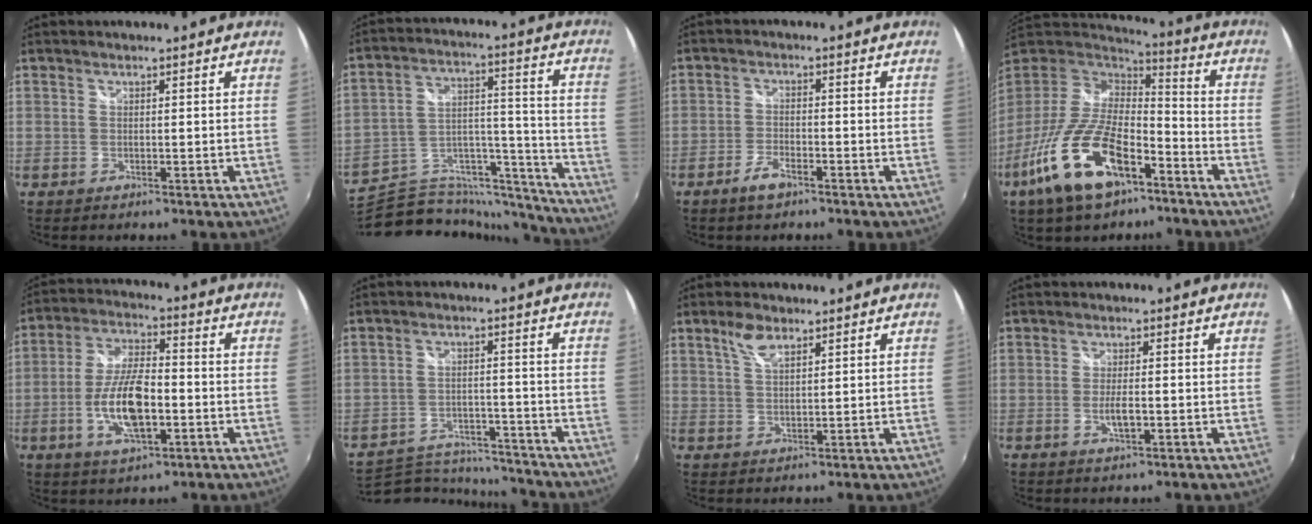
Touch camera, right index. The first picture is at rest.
{"total": 22.7, "force": [-19.5, 8.5, 8.0], "torque": [-0.132, 0.046, -0.286]}
{"total": 4.0, "force": [-2.9, 1.6, 2.3], "torque": [-0.060, -0.002, -0.055]}
{"total": 21.4, "force": [-12.0, 9.3, 15.0], "torque": [-0.310, -0.034, -0.214]}
{"total": 12.6, "force": [-3.4, 4.9, 11.2], "torque": [-0.228, -0.001, -0.061]}
{"total": 13.7, "force": [-12.5, 4.5, 3.1], "torque": [-0.082, 0.016, -0.175]}
{"total": 4.4, "force": [2.8, 1.8, 2.8], "torque": [-0.052, 0.005, 0.053]}
{"total": 3.3, "force": [-0.9, 1.0, 3.0], "torque": [-0.059, -0.006, -0.015]}